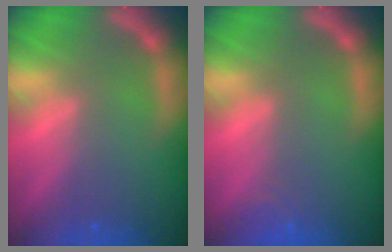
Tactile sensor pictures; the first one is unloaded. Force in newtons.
{"total": 1.4}